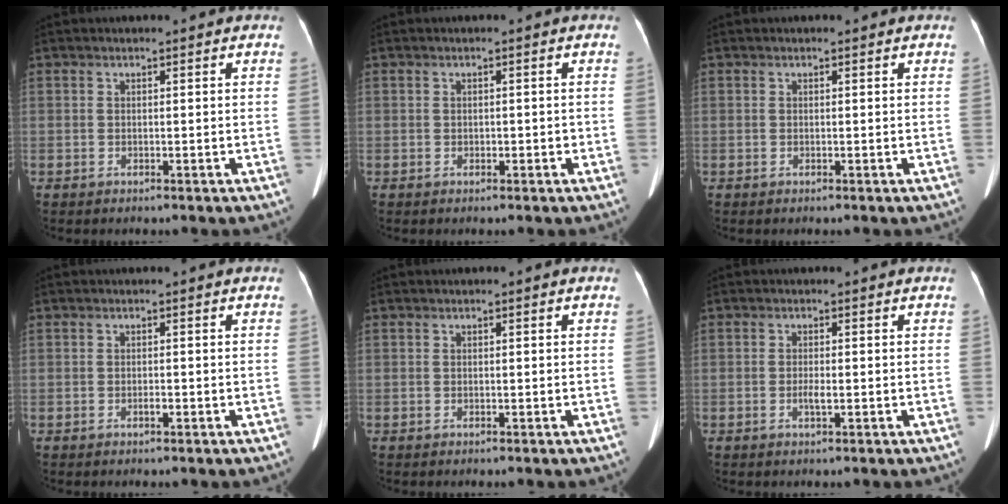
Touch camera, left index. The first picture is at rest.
{"total": 0.7, "force": [-0.3, 0.6, 0.3], "torque": [-0.007, 0.005, -0.004]}
{"total": 0.0}
{"total": 0.7, "force": [-0.4, 0.2, 0.5], "torque": [-0.010, 0.000, -0.007]}
{"total": 0.0}
{"total": 1.4, "force": [-0.5, 0.3, 1.3], "torque": [-0.028, -0.001, -0.010]}